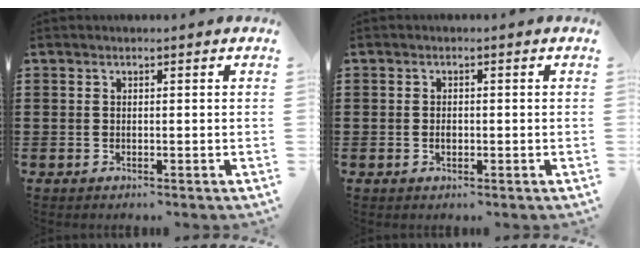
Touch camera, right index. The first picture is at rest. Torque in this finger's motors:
{"motor_torque": [2.14, 0.00, 0.00, 0.00]}